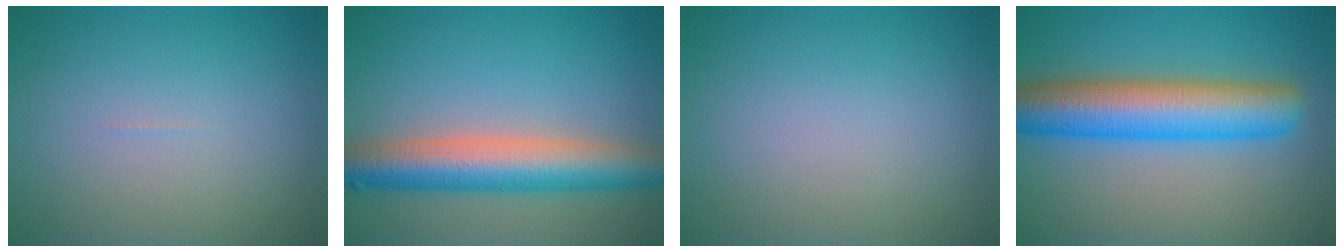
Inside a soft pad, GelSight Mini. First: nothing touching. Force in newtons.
{"total": 7.6, "press": 7.6, "slide": 0.1}
{"total": 0.0}
{"total": 9.0, "press": 9.0, "slide": 0.2}